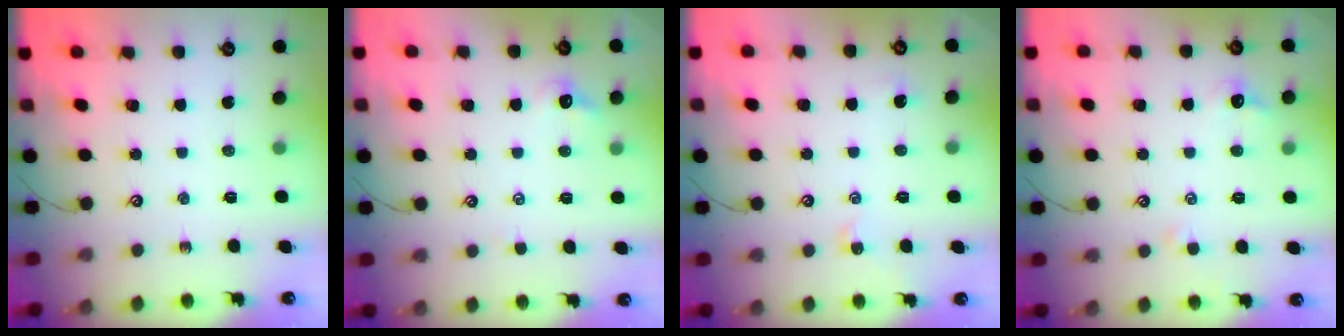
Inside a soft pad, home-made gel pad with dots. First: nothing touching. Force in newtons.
{"total": 1.5, "press": 1.3, "slide": 0.7}
{"total": 0.6, "press": 0.4, "slide": 0.4}
{"total": 2.5, "press": 2.4, "slide": 0.7}